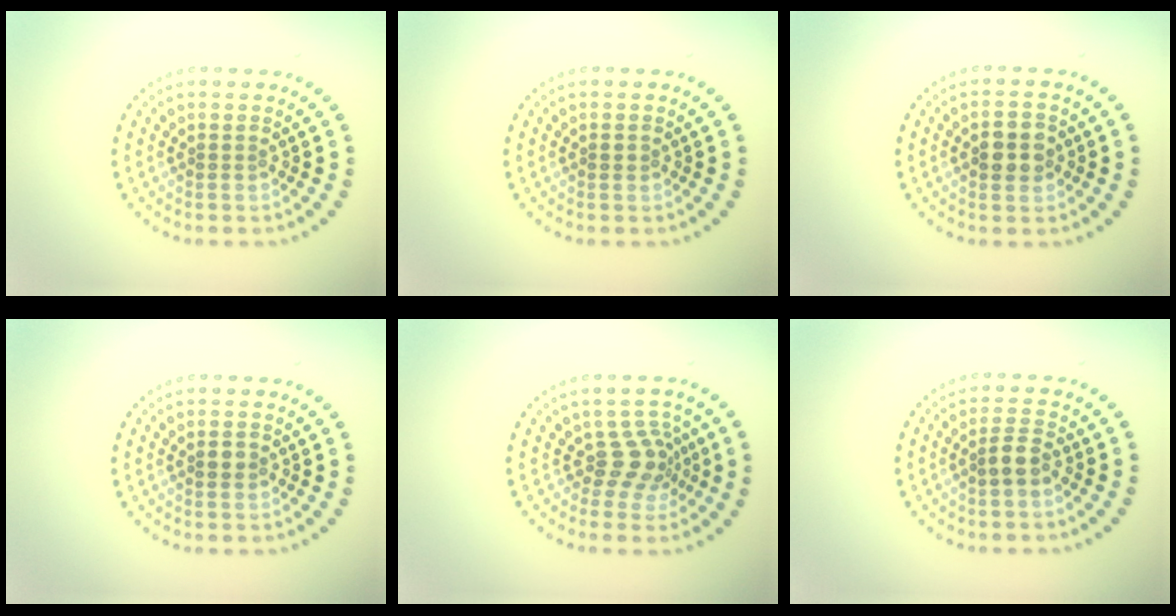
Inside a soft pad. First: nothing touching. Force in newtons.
{"total": 0.6, "press": 0.6, "slide": 0.1}
{"total": 2.5, "press": 2.5, "slide": 0.1}
{"total": 1.3, "press": 1.3, "slide": 0.0}
{"total": 2.8, "press": 2.0, "slide": 1.9}
{"total": 2.0, "press": 1.8, "slide": 0.9}